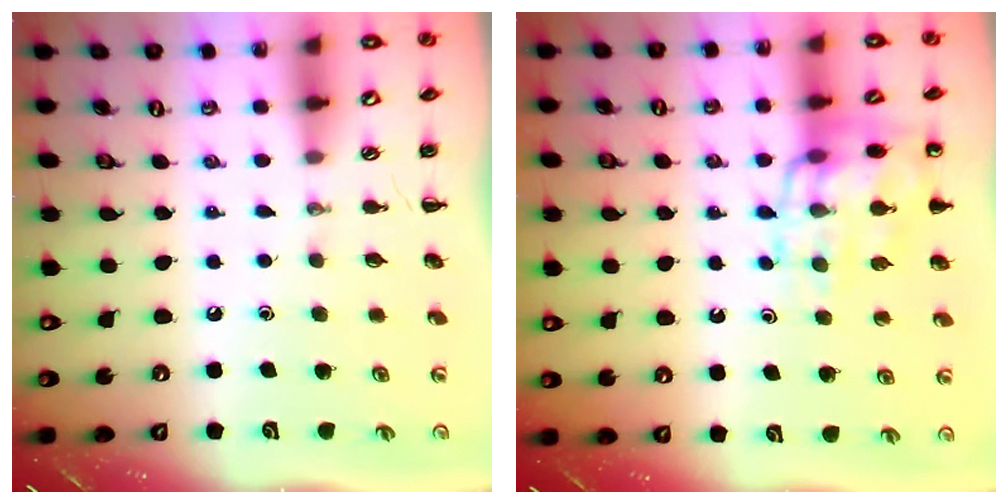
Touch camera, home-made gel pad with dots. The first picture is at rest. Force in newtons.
{"total": 13.5, "press": 13.3, "slide": 2.0}